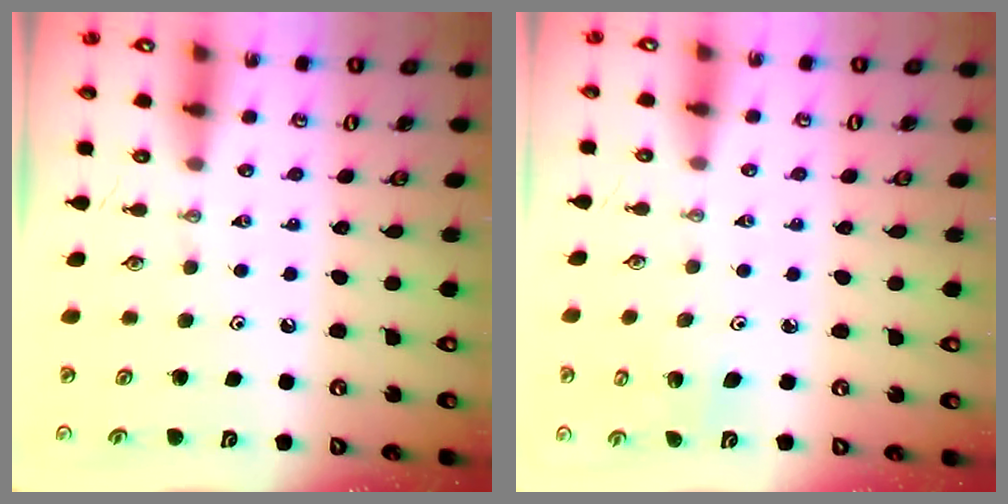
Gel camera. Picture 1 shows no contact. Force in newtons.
{"total": 3.2, "press": 3.2, "slide": 0.3}